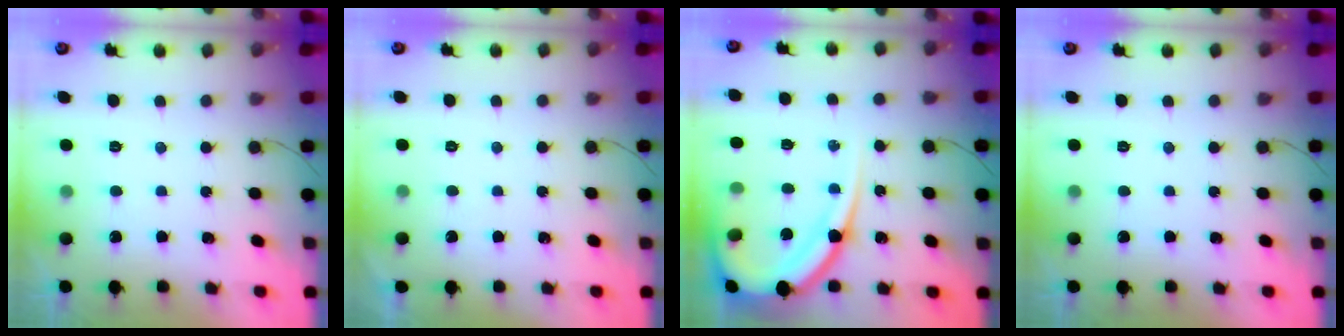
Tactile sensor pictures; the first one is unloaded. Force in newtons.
{"total": 1.1, "press": 1.1, "slide": 0.1}
{"total": 16.8, "press": 16.7, "slide": 1.8}
{"total": 0.0}